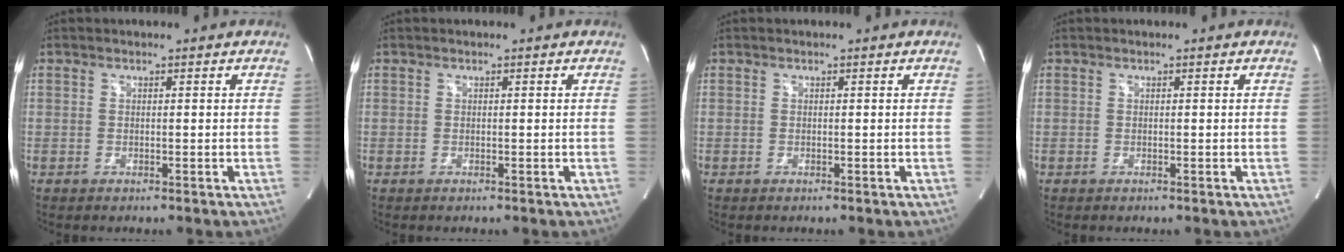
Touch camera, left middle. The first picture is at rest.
{"total": 0.0}
{"total": 0.0}
{"total": 0.0}